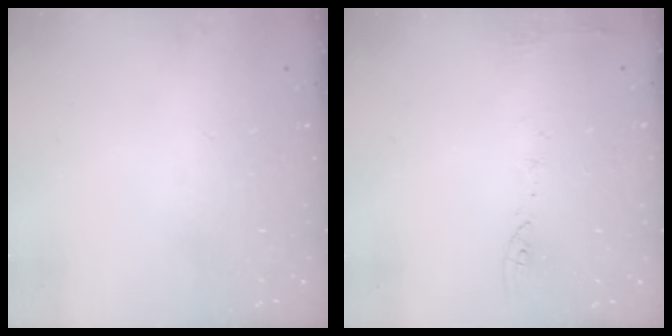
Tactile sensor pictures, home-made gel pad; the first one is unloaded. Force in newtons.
{"total": 5.8, "press": 5.7, "slide": 0.9}